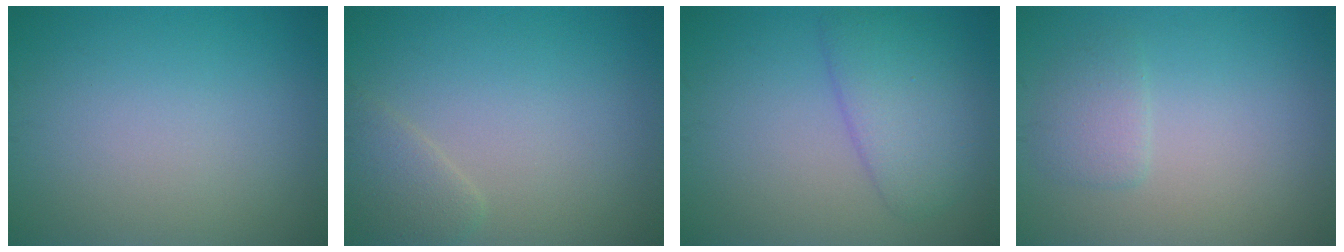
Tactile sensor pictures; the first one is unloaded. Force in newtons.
{"total": 1.7, "press": 1.7, "slide": 0.2}
{"total": 4.3, "press": 4.3, "slide": 0.3}
{"total": 1.7, "press": 1.6, "slide": 0.2}